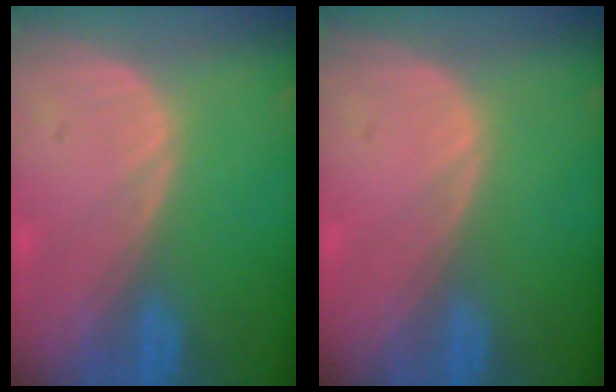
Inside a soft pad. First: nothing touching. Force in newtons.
{"total": 0.0}